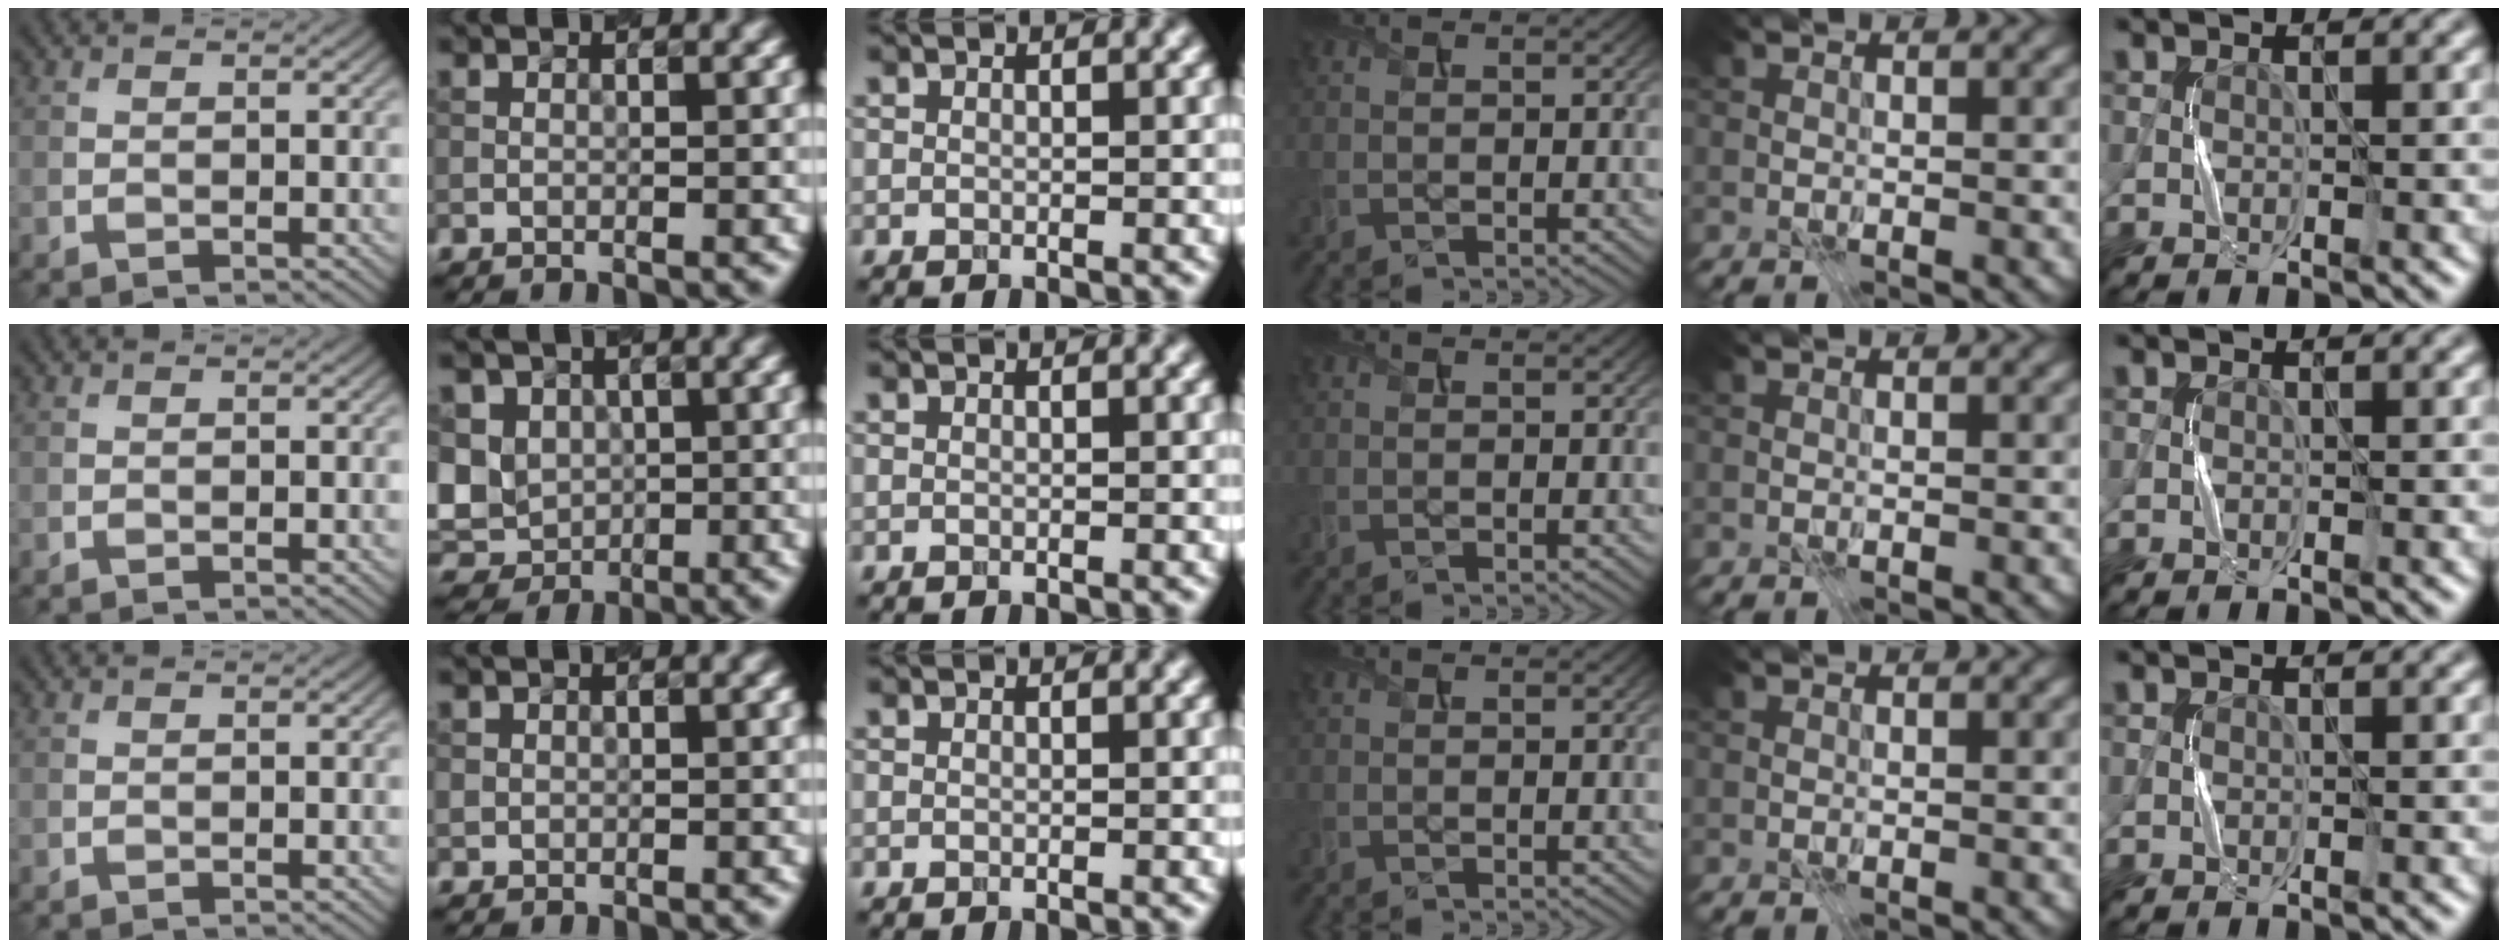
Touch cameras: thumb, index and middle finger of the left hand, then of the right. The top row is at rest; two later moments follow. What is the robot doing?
{"motion": "press", "object": "calculator"}